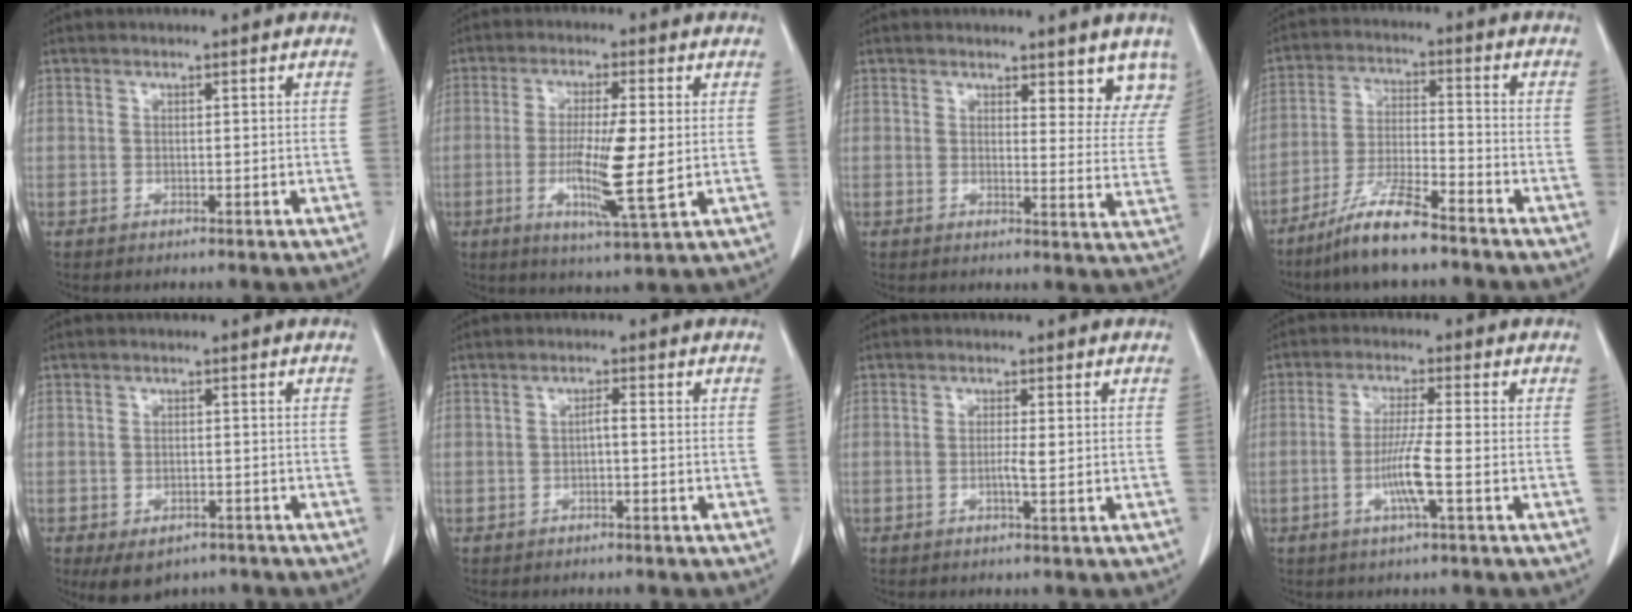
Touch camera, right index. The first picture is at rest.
{"total": 10.0, "force": [-1.3, 0.5, 9.9], "torque": [-0.177, -0.017, -0.025]}
{"total": 7.6, "force": [6.2, 2.4, 3.6], "torque": [-0.017, -0.028, 0.055]}
{"total": 9.3, "force": [-7.2, 0.8, 5.9], "torque": [-0.121, -0.021, -0.138]}
{"total": 5.8, "force": [-4.0, 3.4, 2.6], "torque": [-0.036, -0.002, -0.048]}
{"total": 1.2, "force": [-0.4, 0.2, 1.2], "torque": [-0.019, 0.003, -0.007]}
{"total": 1.8, "force": [-0.2, 0.0, 1.8], "torque": [-0.036, -0.002, -0.003]}
{"total": 6.0, "force": [-1.8, -0.4, 5.7], "torque": [-0.110, -0.007, -0.036]}